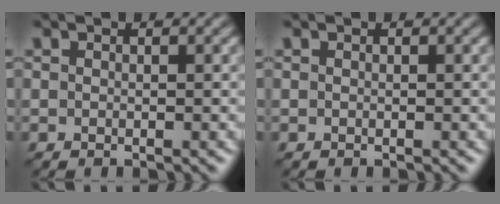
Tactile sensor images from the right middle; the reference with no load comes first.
{"total": 0.0}